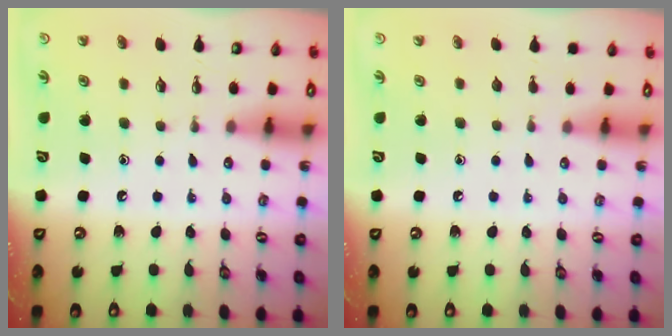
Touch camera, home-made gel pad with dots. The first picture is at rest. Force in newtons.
{"total": 0.5, "press": 0.5, "slide": 0.1}